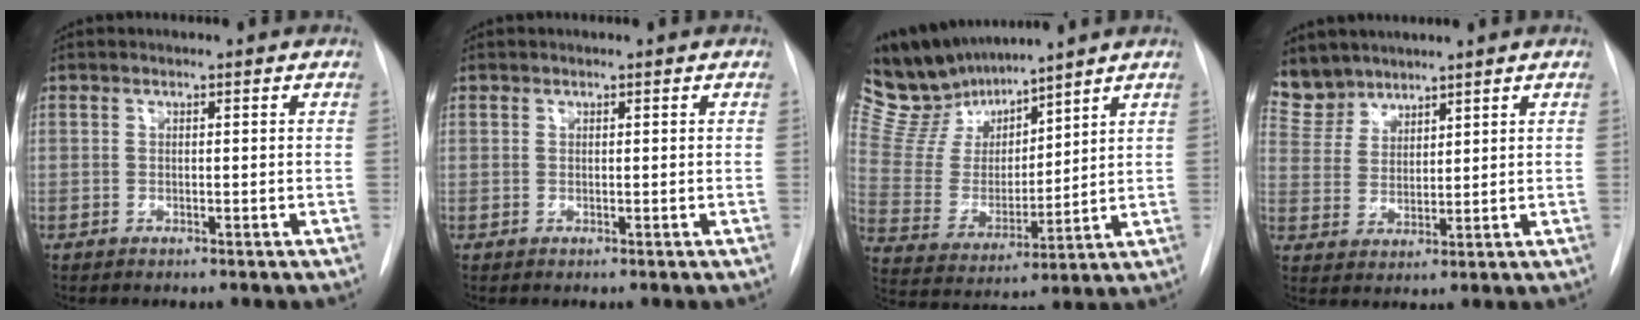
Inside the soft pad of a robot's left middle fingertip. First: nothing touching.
{"total": 0.0}
{"total": 12.8, "force": [11.7, 3.6, 3.7], "torque": [-0.089, 0.011, 0.239]}
{"total": 5.8, "force": [5.3, 2.3, -0.3], "torque": [0.005, 0.004, 0.118]}